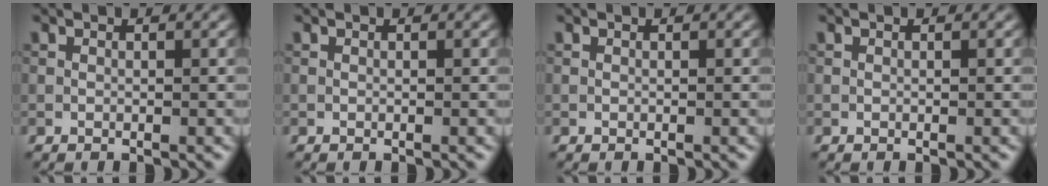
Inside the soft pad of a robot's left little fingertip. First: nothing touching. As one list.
[{"total": 0.0}, {"total": 0.0}, {"total": 0.0}]